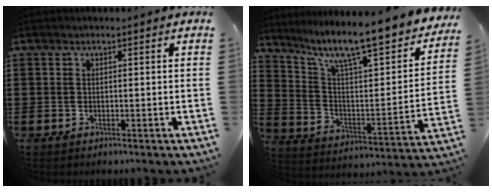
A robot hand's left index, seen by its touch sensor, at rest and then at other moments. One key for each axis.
{"total": 10.2, "fx": 8.4, "fy": 1.1, "fz": 5.6, "tx": -0.128, "ty": -0.071, "tz": 0.136}